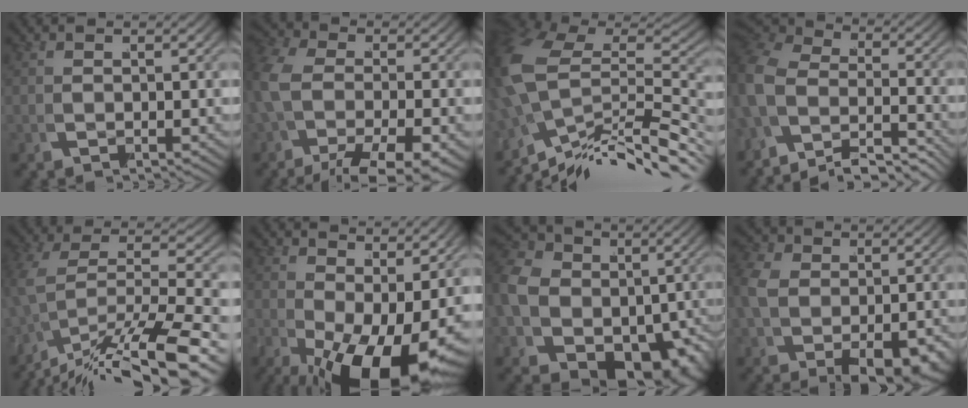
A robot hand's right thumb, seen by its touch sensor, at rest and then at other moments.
{"total": 5.8, "force": [-2.7, 3.0, 4.2], "torque": [-0.090, -0.021, -0.034]}
{"total": 13.1, "force": [-3.6, 8.5, 9.2], "torque": [-0.169, -0.018, -0.049]}
{"total": 8.8, "force": [-4.5, 5.8, 4.9], "torque": [-0.092, -0.031, -0.070]}
{"total": 10.1, "force": [-5.6, 4.7, 7.0], "torque": [-0.134, -0.038, -0.058]}
{"total": 10.3, "force": [-2.1, 4.8, 8.9], "torque": [-0.128, -0.040, -0.008]}
{"total": 16.3, "force": [-3.4, 12.6, 9.7], "torque": [-0.198, -0.067, -0.036]}
{"total": 6.0, "force": [-1.6, 4.1, 4.1], "torque": [-0.080, -0.035, -0.013]}